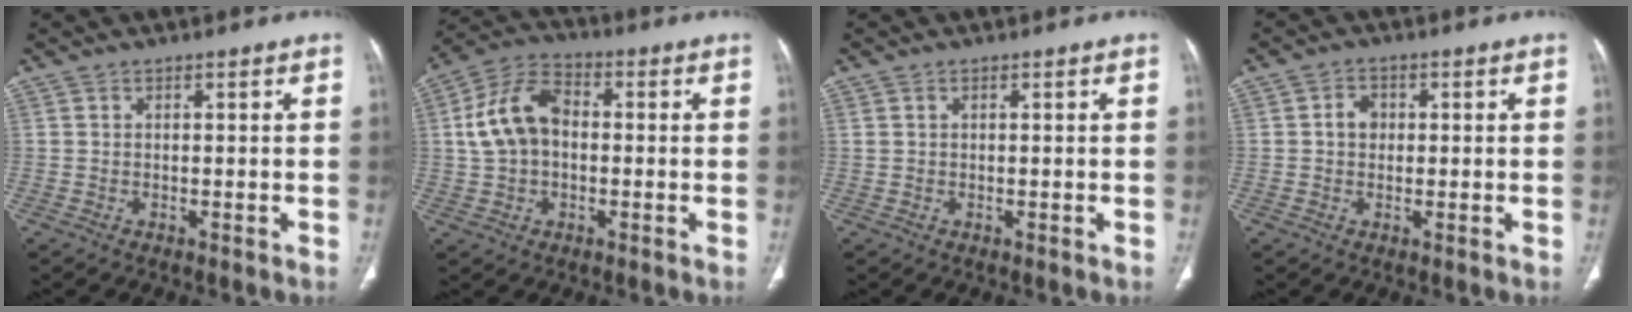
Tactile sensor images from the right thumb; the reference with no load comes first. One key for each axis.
{"total": 11.1, "fx": 0.6, "fy": 7.6, "fz": 8.2, "tx": -0.155, "ty": 0.031, "tz": 0.003}
{"total": 0.7, "fx": 0.4, "fy": 0.4, "fz": 0.4, "tx": -0.009, "ty": 0.005, "tz": 0.009}
{"total": 1.8, "fx": 0.3, "fy": 1.5, "fz": 1.0, "tx": -0.009, "ty": 0.003, "tz": 0.004}